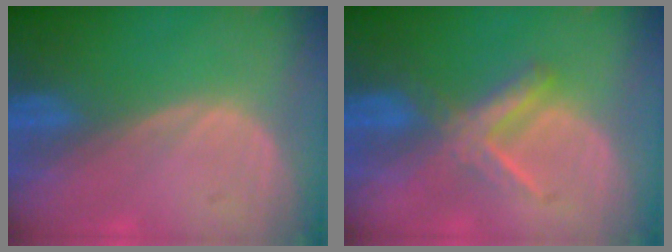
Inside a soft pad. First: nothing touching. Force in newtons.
{"total": 5.6, "press": 5.4, "slide": 1.1}